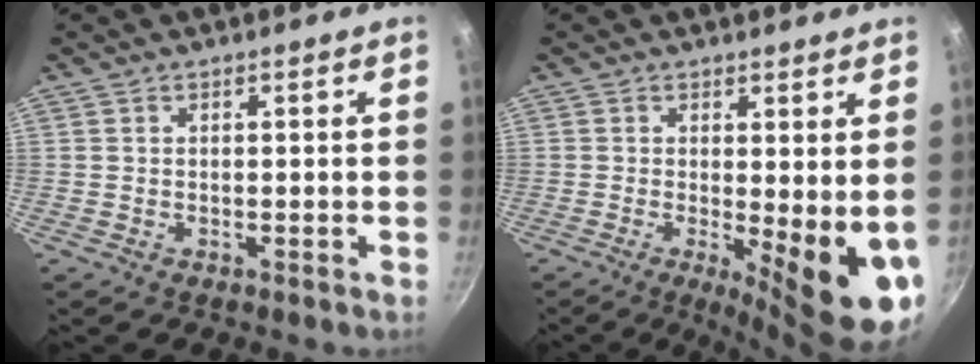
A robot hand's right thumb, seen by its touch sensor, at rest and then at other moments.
{"total": 12.7, "force": [-2.0, 3.8, 11.9], "torque": [-0.156, -0.027, -0.015]}